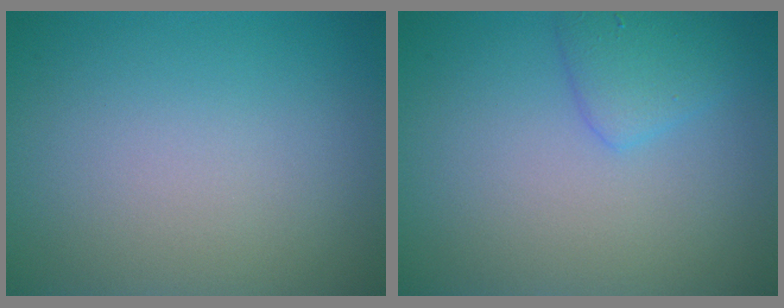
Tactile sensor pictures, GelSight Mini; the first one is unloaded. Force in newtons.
{"total": 2.2, "press": 2.2, "slide": 0.1}